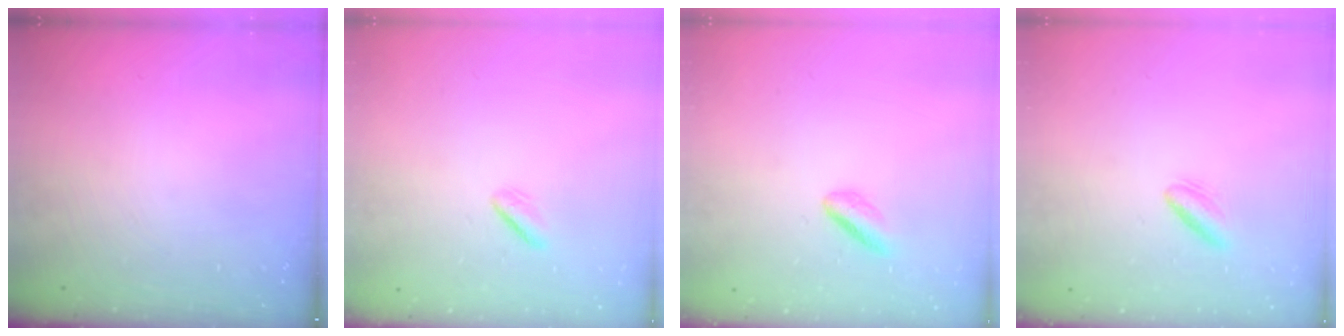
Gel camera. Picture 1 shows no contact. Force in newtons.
{"total": 0.8, "press": 0.4, "slide": 0.6}
{"total": 2.4, "press": 2.2, "slide": 1.0}
{"total": 3.8, "press": 3.6, "slide": 1.2}